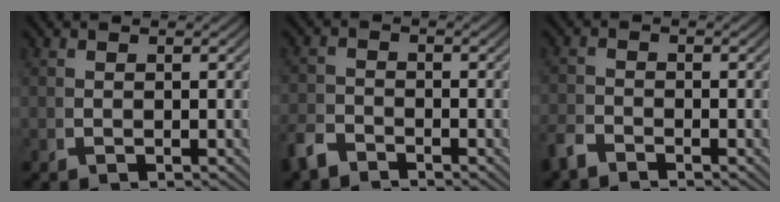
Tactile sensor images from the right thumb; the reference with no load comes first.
{"total": 2.1, "force": [-2.0, 0.5, 0.1], "torque": [0.006, -0.005, -0.039]}
{"total": 1.5, "force": [-1.4, 0.1, 0.1], "torque": [0.008, -0.001, -0.032]}